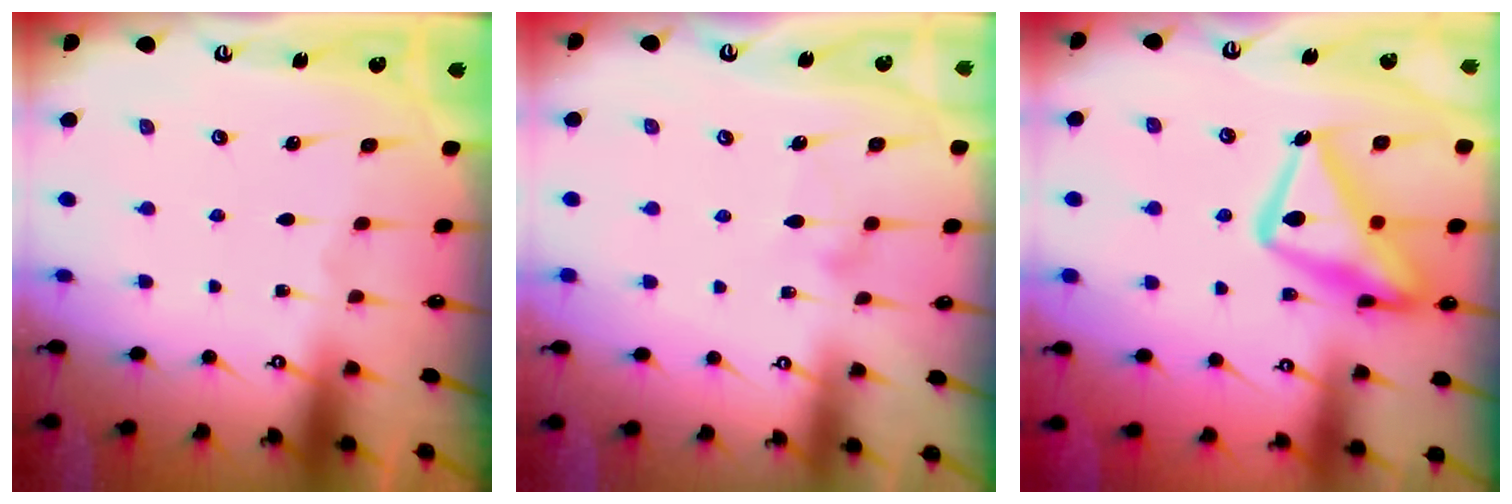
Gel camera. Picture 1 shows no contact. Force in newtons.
{"total": 8.8, "press": 8.8, "slide": 0.5}
{"total": 19.6, "press": 19.6, "slide": 1.5}